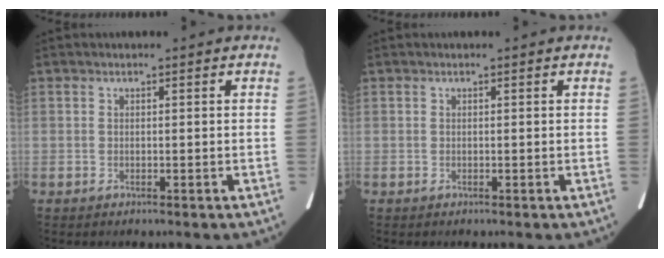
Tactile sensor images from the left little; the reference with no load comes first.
{"total": 0.0}